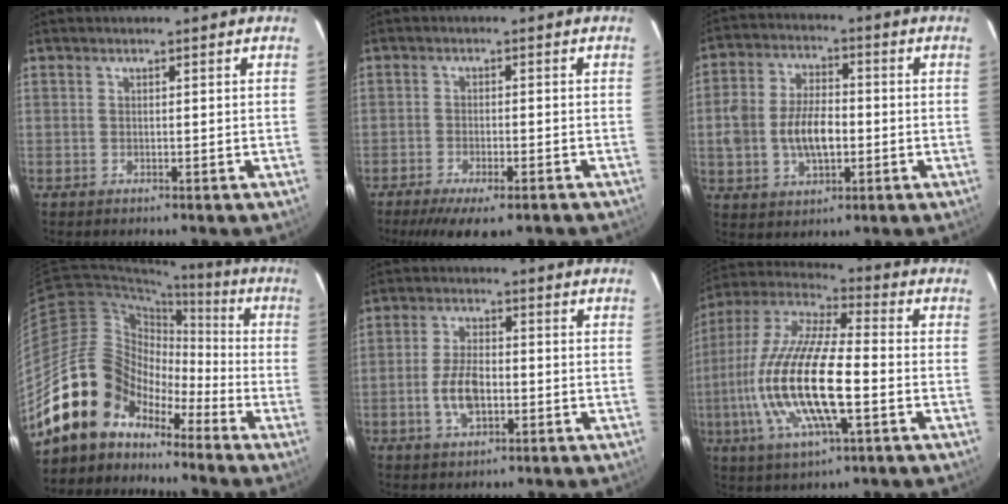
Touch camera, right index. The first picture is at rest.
{"total": 10.3, "force": [-7.6, 3.1, 6.3], "torque": [-0.138, -0.033, -0.118]}
{"total": 11.0, "force": [-1.5, 6.6, 8.7], "torque": [-0.175, 0.013, -0.022]}
{"total": 14.7, "force": [-11.2, 8.7, 3.9], "torque": [-0.078, 0.034, -0.208]}
{"total": 7.1, "force": [-1.8, 3.7, 5.7], "torque": [-0.118, 0.003, -0.030]}
{"total": 21.3, "force": [-4.3, 6.4, 19.8], "torque": [-0.399, -0.013, -0.086]}